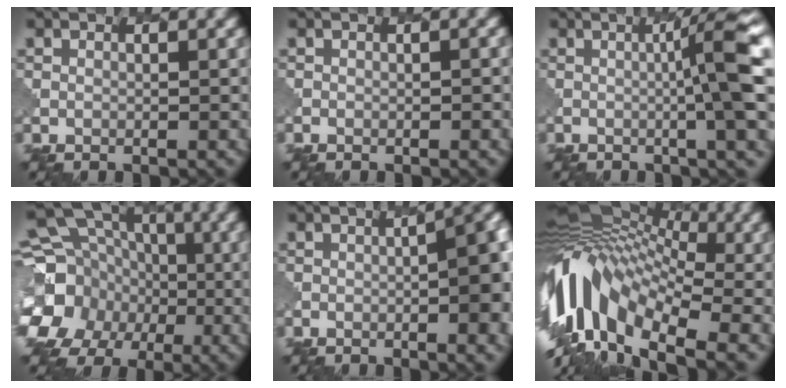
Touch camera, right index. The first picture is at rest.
{"total": 0.9, "force": [-0.6, 0.3, 0.6], "torque": [-0.003, 0.002, -0.004]}
{"total": 9.9, "force": [-0.2, 1.5, 9.8], "torque": [-0.123, 0.011, 0.000]}
{"total": 18.8, "force": [-2.7, 17.1, 7.5], "torque": [-0.186, 0.002, -0.074]}
{"total": 9.0, "force": [-1.7, 3.0, 8.3], "torque": [-0.068, 0.011, -0.030]}
{"total": 14.1, "force": [-0.9, 8.3, 11.3], "torque": [-0.244, 0.023, -0.024]}